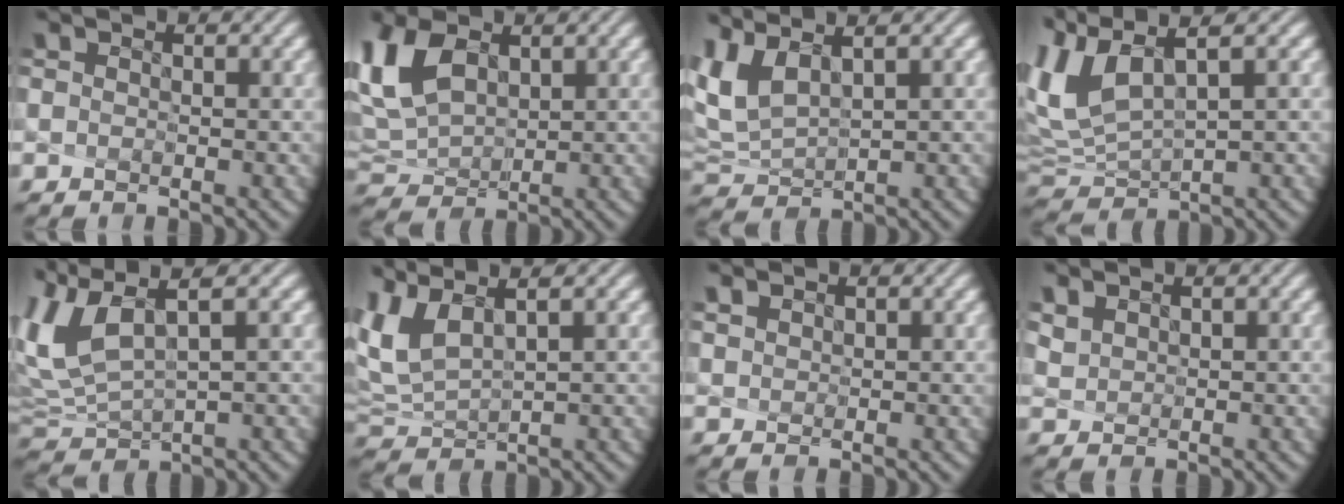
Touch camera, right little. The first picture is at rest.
{"total": 6.7, "force": [2.0, 4.1, 4.9], "torque": [-0.137, 0.005, 0.050]}
{"total": 3.5, "force": [1.8, 1.1, 2.8], "torque": [-0.074, 0.001, 0.053]}
{"total": 5.9, "force": [2.6, 1.9, 5.0], "torque": [-0.130, 0.010, 0.065]}
{"total": 6.0, "force": [2.4, 1.9, 5.1], "torque": [-0.131, 0.011, 0.061]}
{"total": 3.8, "force": [1.7, 1.1, 3.2], "torque": [-0.086, 0.003, 0.051]}
{"total": 1.1, "force": [1.0, 0.4, 0.2], "torque": [-0.017, 0.002, 0.030]}
{"total": 1.8, "force": [1.4, 1.0, 0.6], "torque": [-0.040, 0.000, 0.050]}